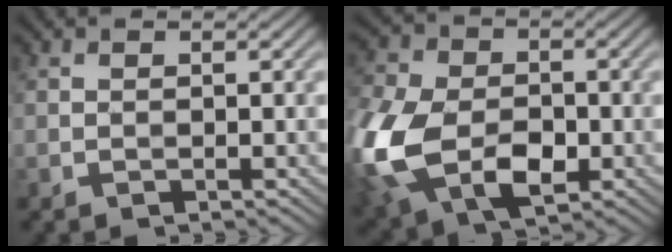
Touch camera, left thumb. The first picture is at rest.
{"total": 14.4, "force": [-3.7, 9.8, 9.9], "torque": [-0.268, -0.039, -0.071]}